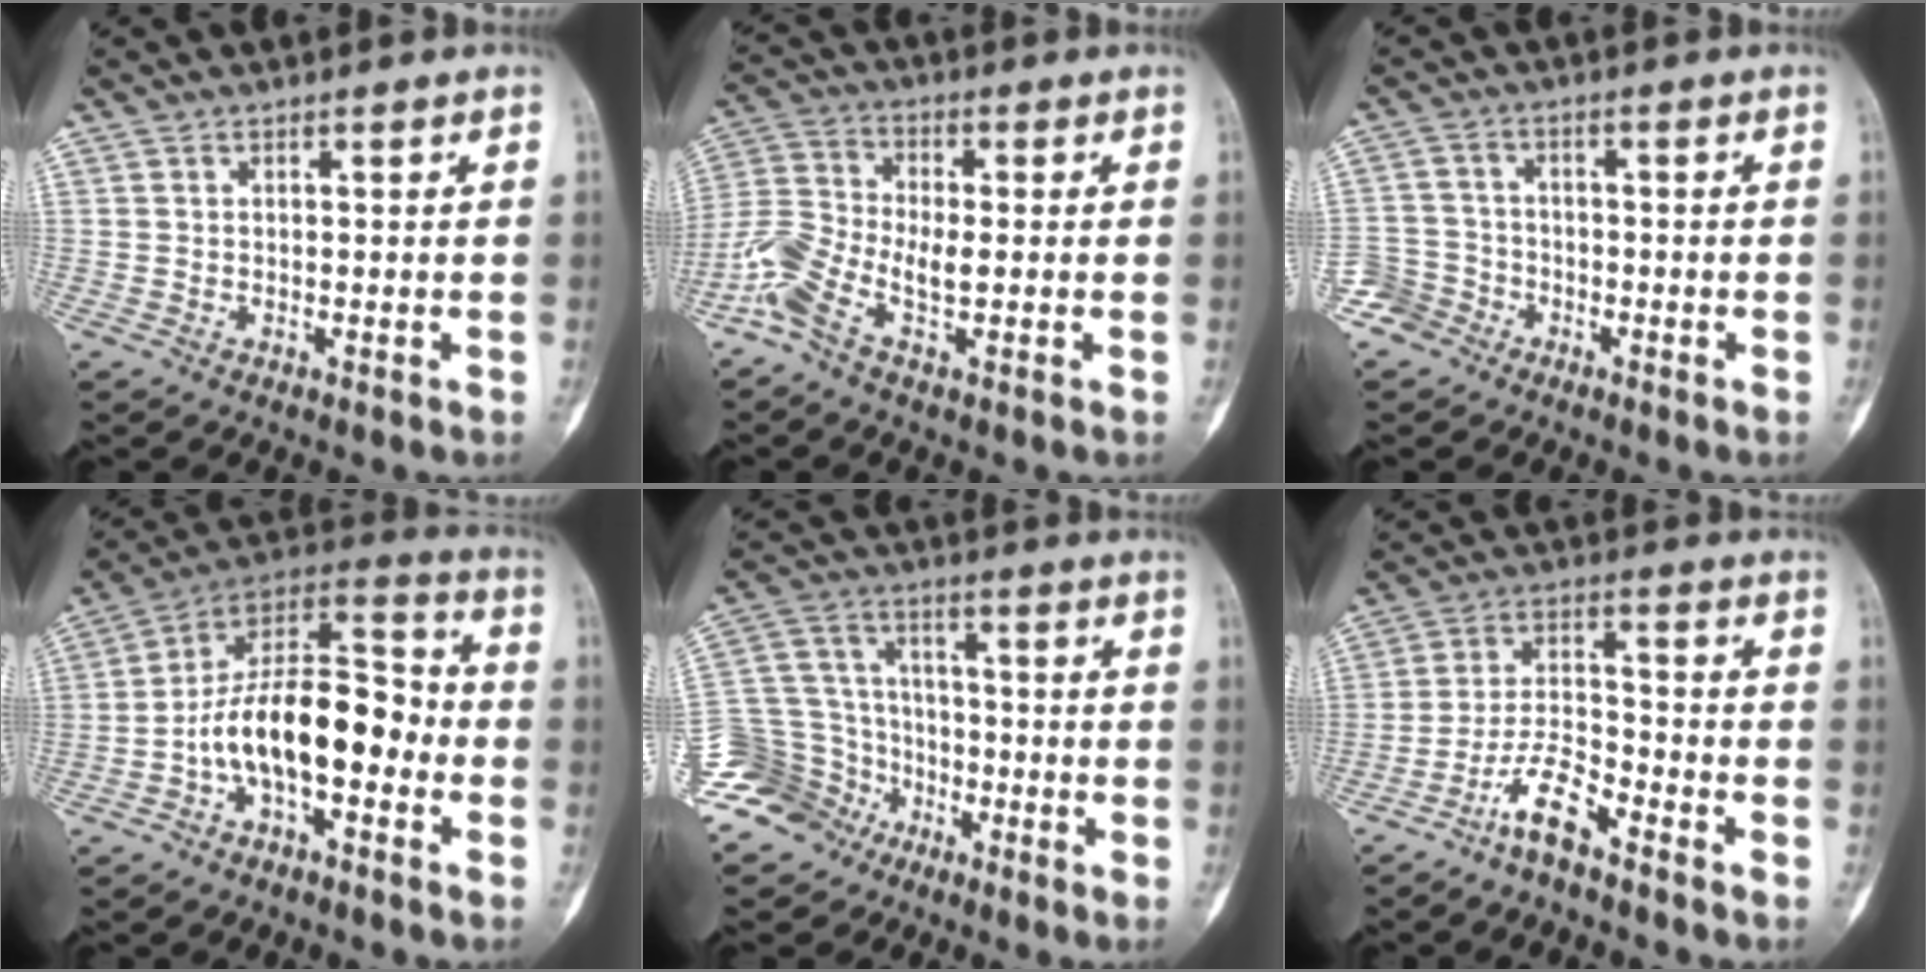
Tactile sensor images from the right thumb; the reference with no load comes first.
{"total": 8.6, "force": [-3.0, 3.6, 7.2], "torque": [-0.163, 0.026, -0.070]}
{"total": 5.1, "force": [-3.5, 3.7, -0.2], "torque": [0.033, 0.025, -0.078]}
{"total": 16.8, "force": [-4.2, 8.2, 14.1], "torque": [-0.222, 0.066, -0.080]}
{"total": 12.6, "force": [-8.2, 9.3, 1.8], "torque": [-0.018, 0.073, -0.156]}
{"total": 7.6, "force": [-5.6, 2.0, 4.7], "torque": [-0.094, 0.043, -0.113]}